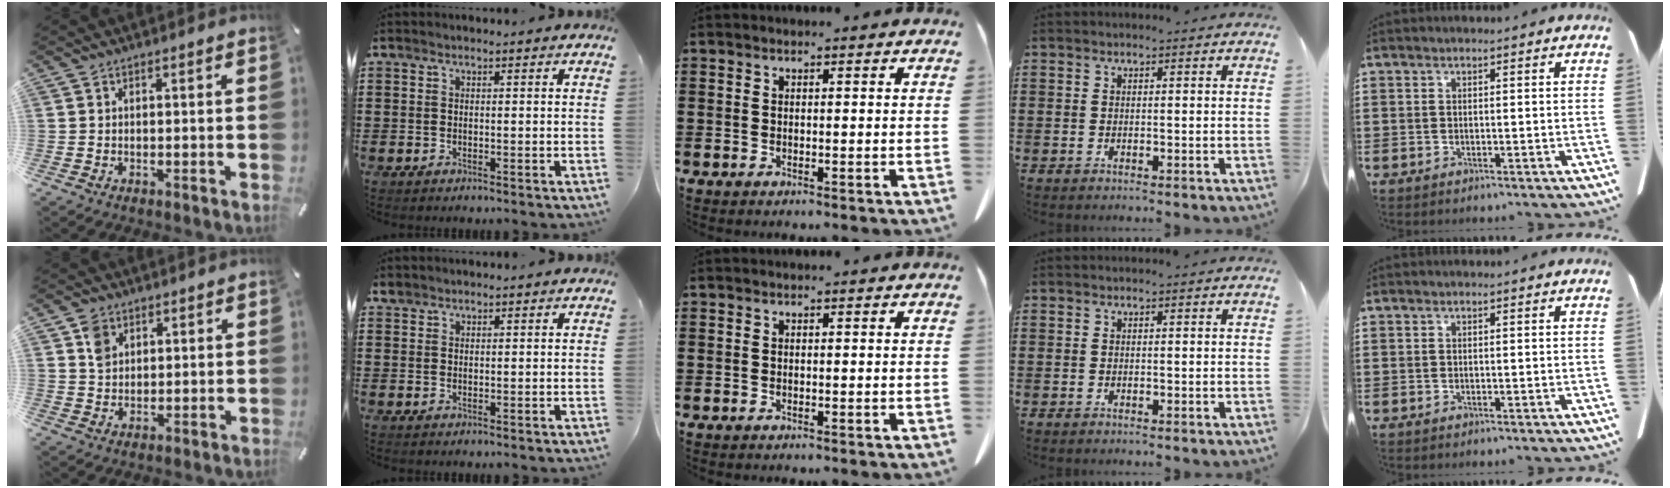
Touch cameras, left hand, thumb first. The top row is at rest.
{"thumb": {"total": 4.4, "force": [2.1, 3.7, 1.3], "torque": [-0.018, 0.001, 0.037]}, "index": {"total": 1.0, "force": [0.9, 0.4, 0.2], "torque": [-0.007, 0.002, 0.018]}}